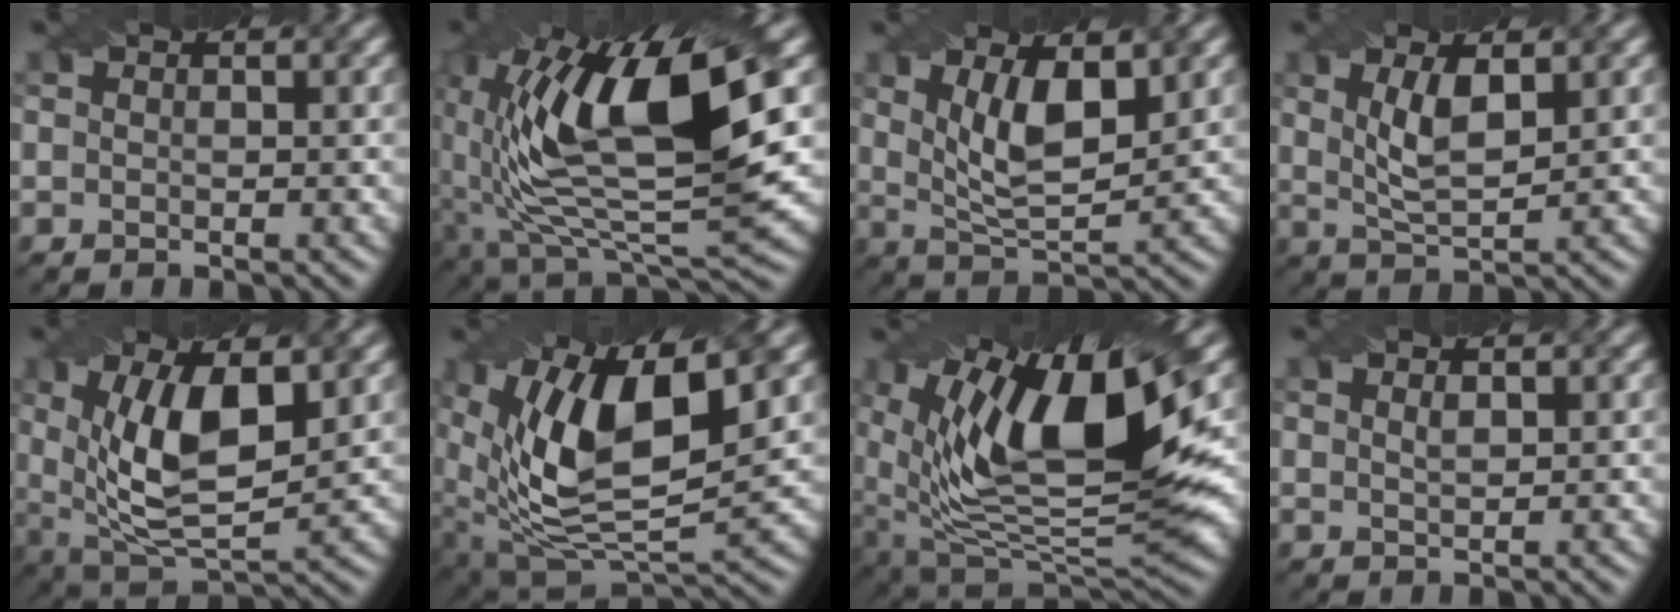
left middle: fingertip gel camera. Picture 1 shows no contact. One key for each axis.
{"total": 14.6, "fx": 2.9, "fy": 5.8, "fz": 13.1, "tx": -0.245, "ty": -0.007, "tz": 0.047}
{"total": 6.2, "fx": 1.9, "fy": 2.3, "fz": 5.4, "tx": -0.106, "ty": -0.005, "tz": 0.040}
{"total": 4.1, "fx": 1.2, "fy": 1.5, "fz": 3.6, "tx": -0.081, "ty": -0.004, "tz": 0.026}
{"total": 9.7, "fx": 1.7, "fy": 4.3, "fz": 8.5, "tx": -0.161, "ty": -0.004, "tz": 0.027}
{"total": 14.2, "fx": 3.6, "fy": 6.6, "fz": 12.0, "tx": -0.218, "ty": 0.002, "tz": 0.066}
{"total": 14.2, "fx": 4.7, "fy": 5.3, "fz": 12.4, "tx": -0.223, "ty": 0.001, "tz": 0.081}
{"total": 0.9, "fx": 0.4, "fy": 0.3, "fz": 0.8, "tx": -0.014, "ty": 0.000, "tz": 0.009}